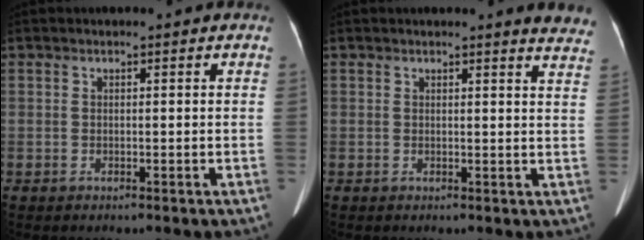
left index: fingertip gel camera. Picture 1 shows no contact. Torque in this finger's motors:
{"motor_torque": [-0.41, -1.72, 0.28, 0.04]}